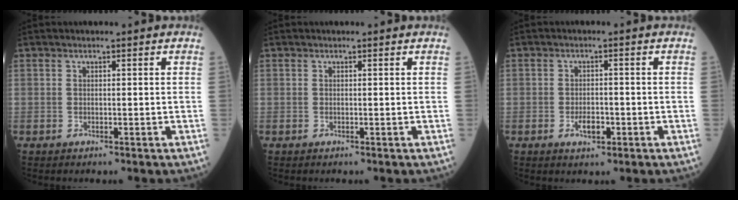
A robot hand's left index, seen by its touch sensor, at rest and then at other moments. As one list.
[{"total": 0.0}, {"total": 2.7, "force": [-1.3, 1.2, 2.0], "torque": [-0.036, 0.001, -0.019]}]